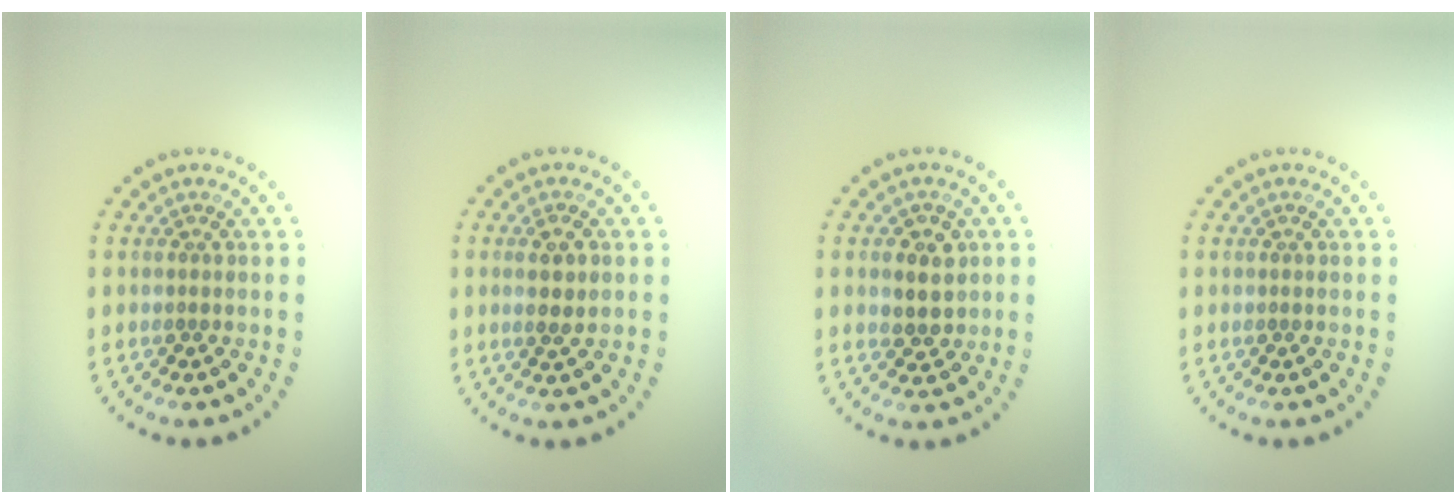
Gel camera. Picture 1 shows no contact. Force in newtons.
{"total": 1.5, "press": 1.3, "slide": 0.6}
{"total": 2.8, "press": 2.7, "slide": 0.8}
{"total": 0.0}